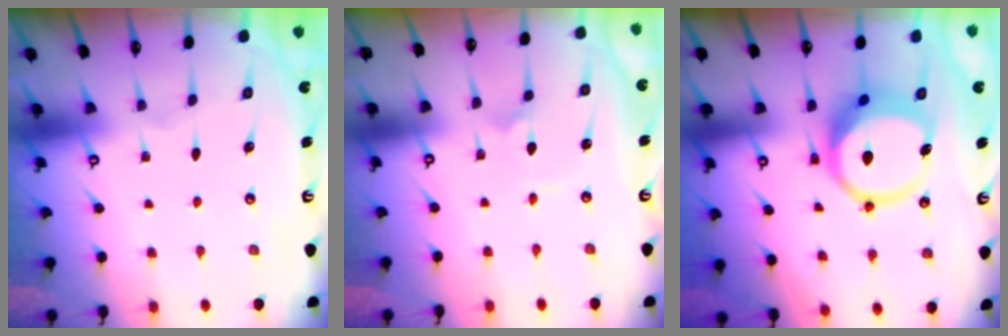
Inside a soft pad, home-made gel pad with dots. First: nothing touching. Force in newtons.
{"total": 1.9, "press": 1.9, "slide": 0.2}
{"total": 11.3, "press": 11.2, "slide": 1.4}